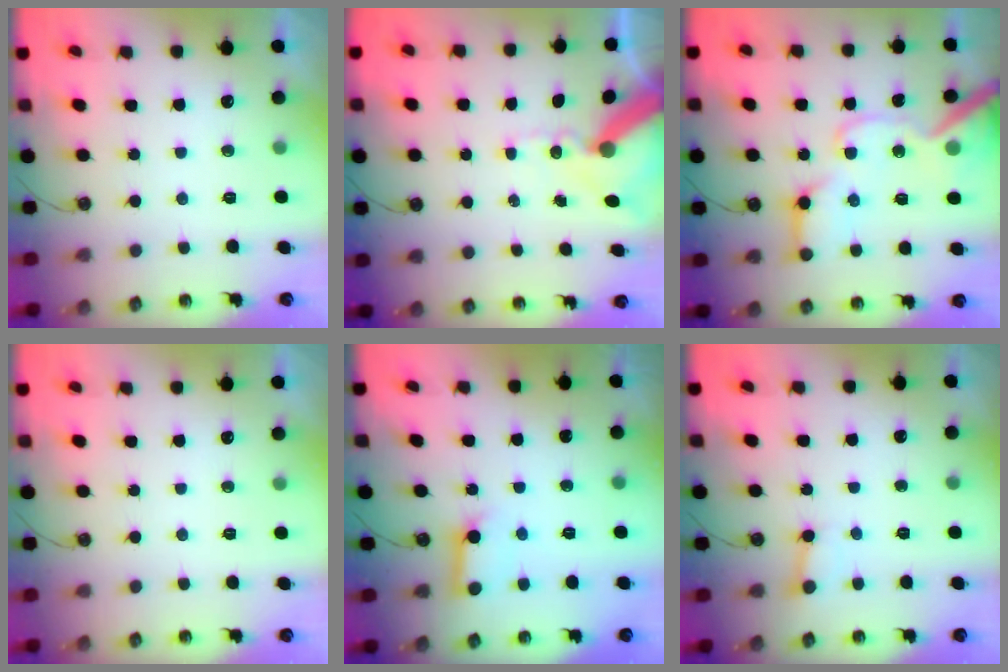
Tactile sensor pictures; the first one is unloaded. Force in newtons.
{"total": 12.0, "press": 11.8, "slide": 1.8}
{"total": 19.2, "press": 19.0, "slide": 2.3}
{"total": 0.0}
{"total": 7.9, "press": 7.9, "slide": 0.8}
{"total": 2.6, "press": 2.6, "slide": 0.2}